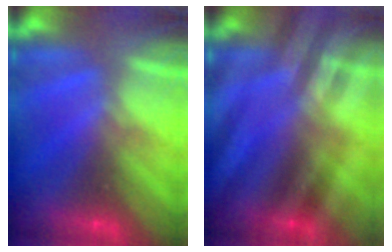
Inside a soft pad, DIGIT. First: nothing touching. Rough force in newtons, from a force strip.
{"total": 2.8}